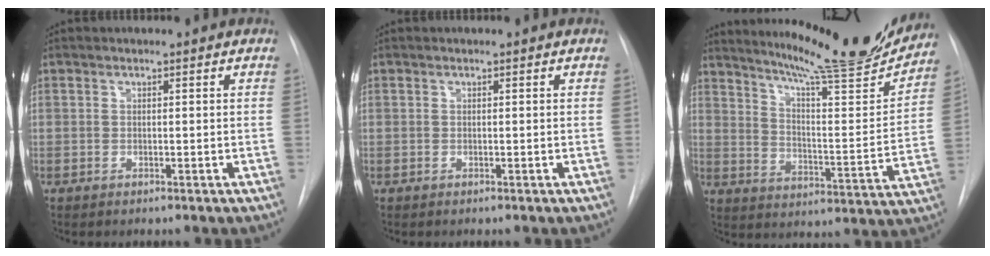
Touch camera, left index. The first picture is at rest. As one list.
[{"total": 0.0}, {"total": 20.7, "force": [18.8, 0.8, 8.6], "torque": [-0.136, -0.064, 0.262]}]